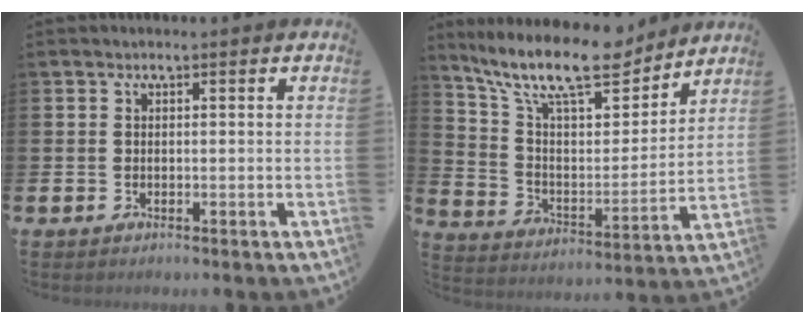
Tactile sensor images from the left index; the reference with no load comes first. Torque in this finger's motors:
{"motor_torque": [1.12, -1.02, 0.91, 0.21]}